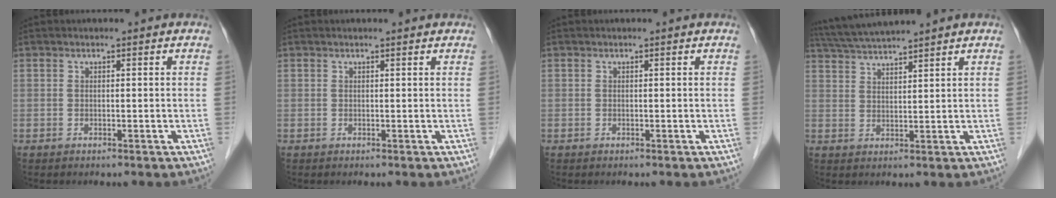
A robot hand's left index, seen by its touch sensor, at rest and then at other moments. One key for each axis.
{"total": 1.6, "fx": 1.5, "fy": 0.1, "fz": 0.5, "tx": -0.013, "ty": 0.008, "tz": 0.015}
{"total": 0.0}
{"total": 7.2, "fx": 6.6, "fy": -1.1, "fz": 2.6, "tx": -0.055, "ty": 0.024, "tz": 0.122}